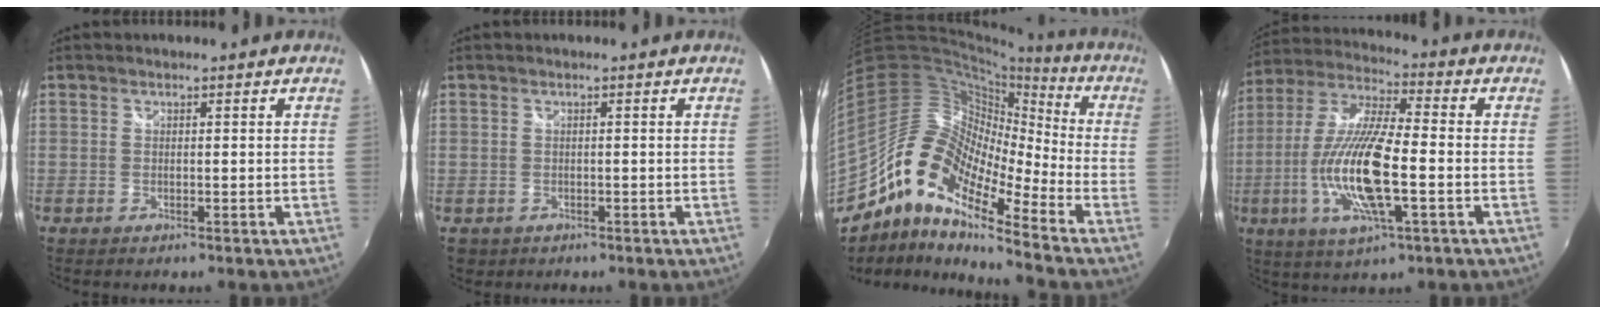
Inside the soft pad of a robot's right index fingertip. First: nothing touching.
{"total": 2.3, "force": [-0.6, 2.1, 0.5], "torque": [-0.012, -0.002, -0.005]}
{"total": 14.9, "force": [-9.1, 4.8, 10.7], "torque": [-0.165, 0.001, -0.191]}
{"total": 17.4, "force": [-4.0, 4.1, 16.5], "torque": [-0.337, -0.012, -0.078]}